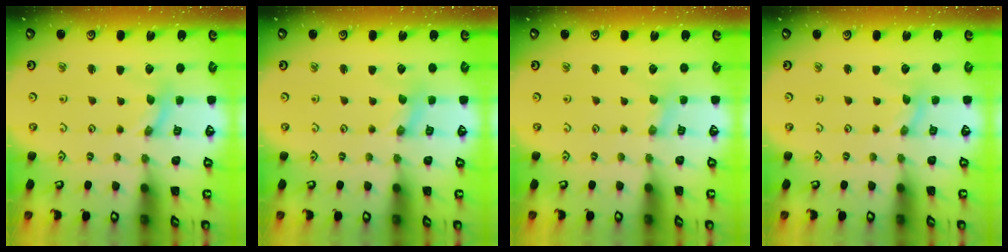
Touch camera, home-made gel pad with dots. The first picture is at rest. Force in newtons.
{"total": 0.6, "press": 0.6, "slide": 0.2}
{"total": 0.0}
{"total": 0.0}